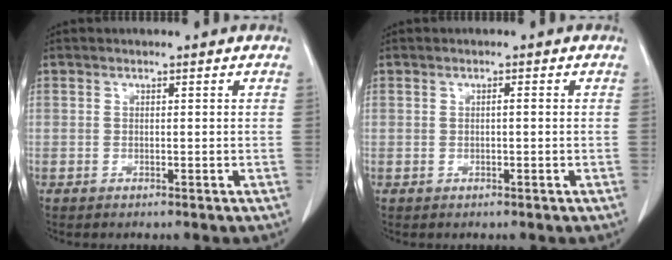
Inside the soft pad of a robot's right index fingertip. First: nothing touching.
{"total": 1.0, "force": [0.1, 0.3, 0.9], "torque": [-0.020, 0.003, 0.003]}